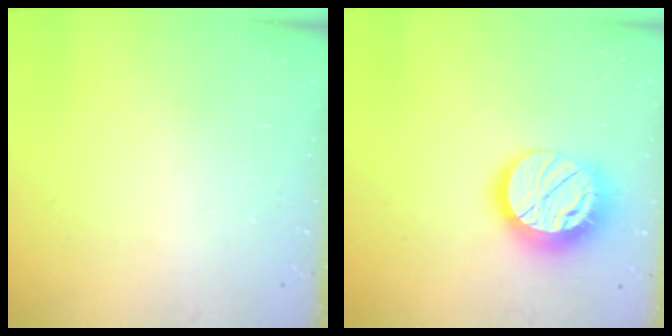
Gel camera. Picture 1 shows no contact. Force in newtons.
{"total": 18.4, "press": 18.3, "slide": 1.4}